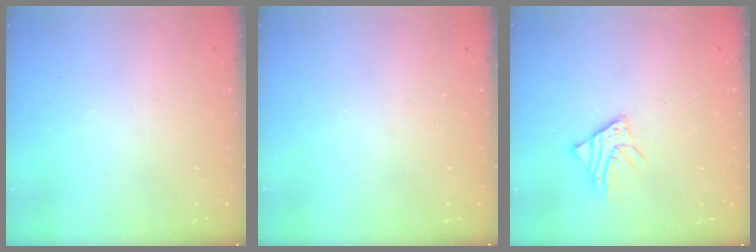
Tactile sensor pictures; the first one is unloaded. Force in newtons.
{"total": 0.0}
{"total": 4.2, "press": 4.1, "slide": 0.5}